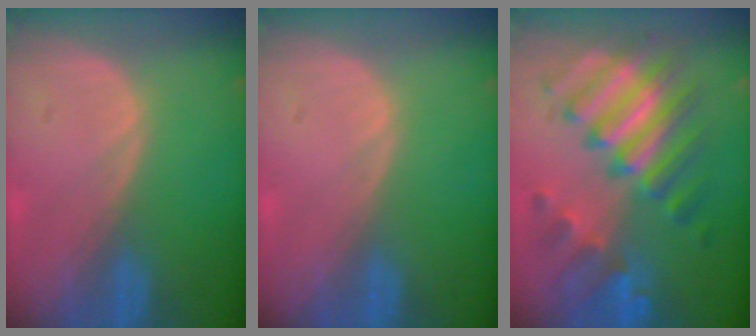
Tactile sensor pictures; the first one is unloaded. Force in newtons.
{"total": 0.0}
{"total": 10.5, "press": 10.5, "slide": 0.9}